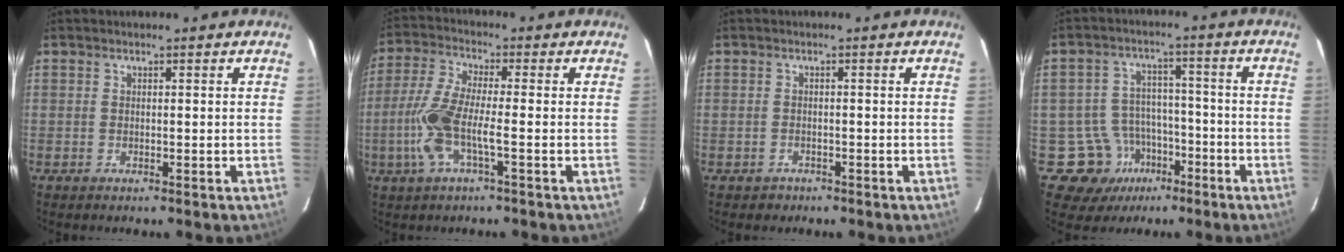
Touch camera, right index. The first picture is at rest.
{"total": 8.6, "force": [-2.3, 1.3, 8.2], "torque": [-0.183, 0.004, -0.051]}
{"total": 1.7, "force": [-1.2, 1.2, -0.2], "torque": [-0.003, 0.005, -0.017]}
{"total": 10.4, "force": [-4.7, 9.2, 0.9], "torque": [-0.017, 0.042, -0.059]}